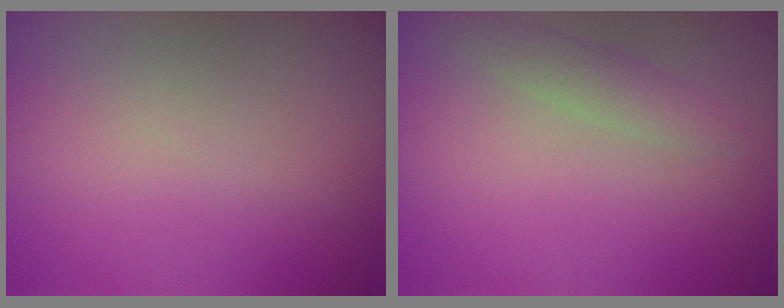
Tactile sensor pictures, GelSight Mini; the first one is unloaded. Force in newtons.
{"total": 2.0, "press": 2.0, "slide": 0.1}